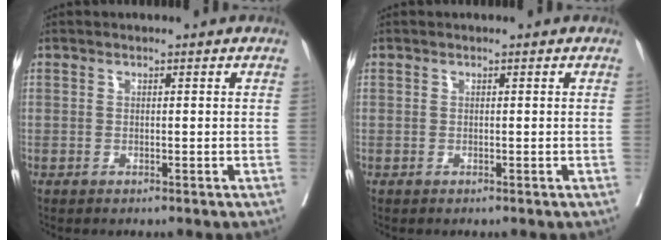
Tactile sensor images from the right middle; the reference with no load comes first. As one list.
[{"total": 0.0}]